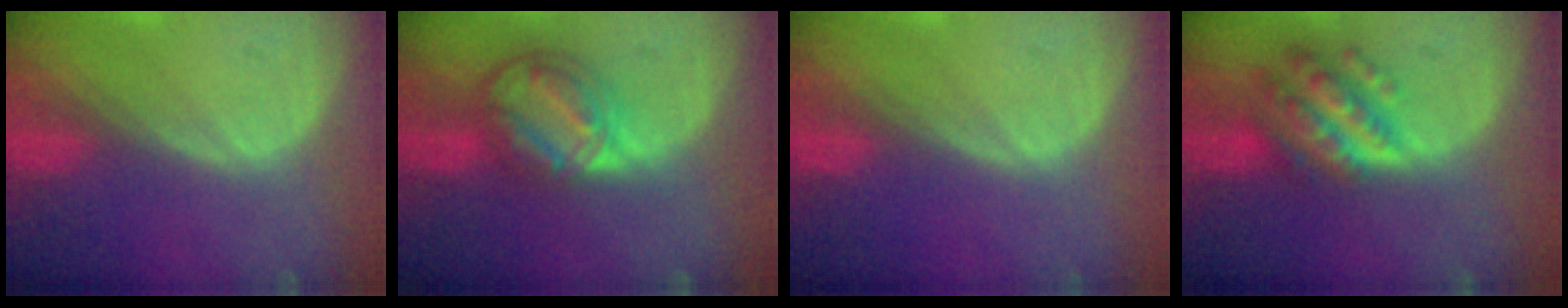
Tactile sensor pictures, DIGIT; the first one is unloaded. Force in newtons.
{"total": 8.1, "press": 7.0, "slide": 4.1}
{"total": 0.0}
{"total": 7.7, "press": 7.7, "slide": 0.5}